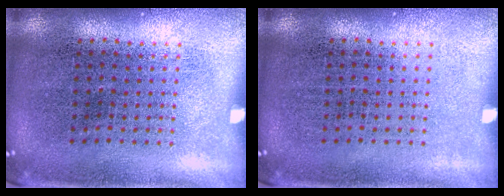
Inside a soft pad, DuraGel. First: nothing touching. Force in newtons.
{"total": 0.0}